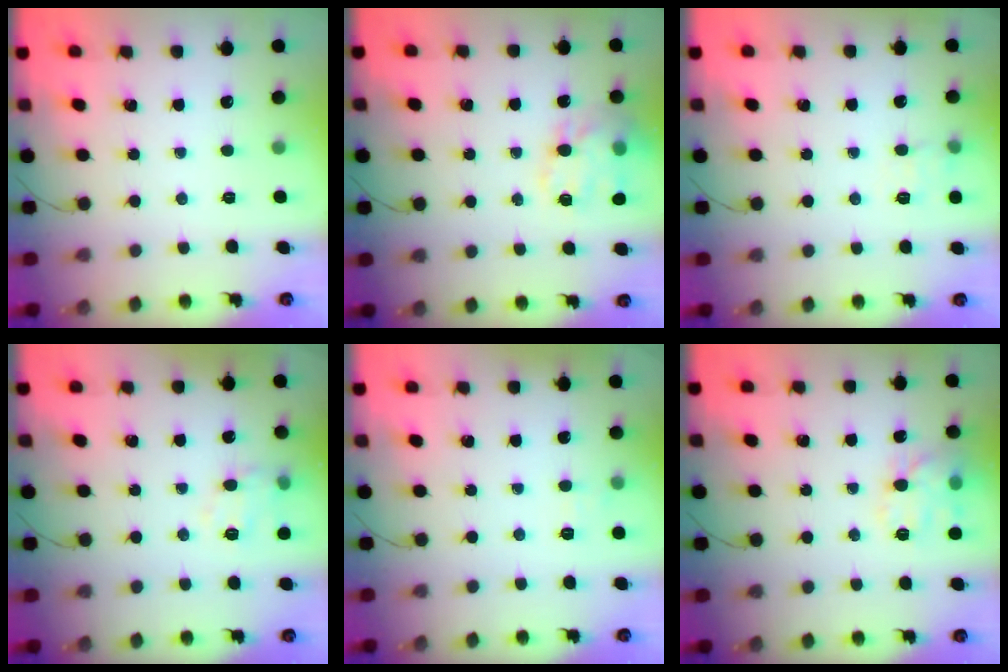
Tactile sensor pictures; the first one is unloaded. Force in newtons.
{"total": 17.1, "press": 16.9, "slide": 2.7}
{"total": 7.1, "press": 6.8, "slide": 1.9}
{"total": 7.3, "press": 7.3, "slide": 1.0}
{"total": 5.1, "press": 4.8, "slide": 1.4}
{"total": 12.1, "press": 12.0, "slide": 0.8}